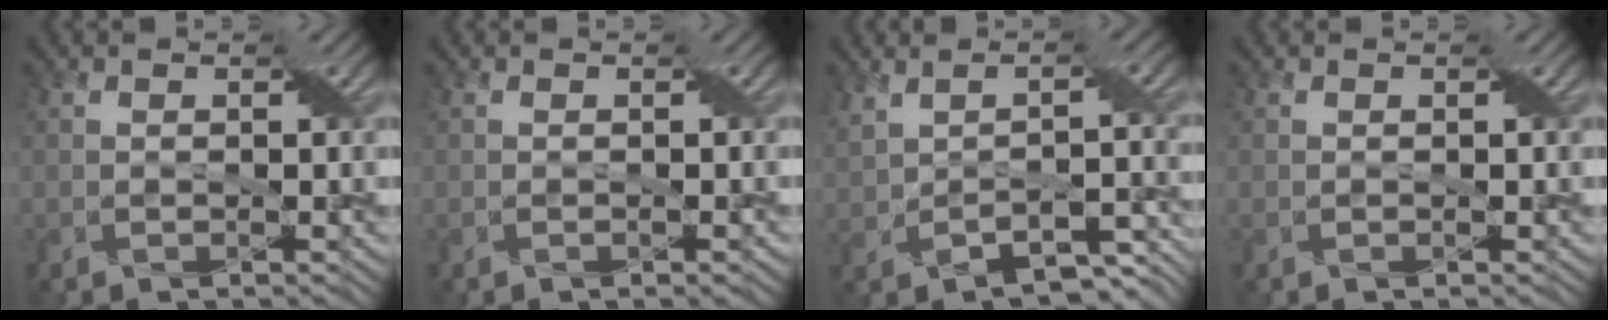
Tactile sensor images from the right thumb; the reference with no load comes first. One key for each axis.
{"total": 0.6, "fx": -0.2, "fy": 0.0, "fz": 0.6, "tx": -0.009, "ty": 0.002, "tz": -0.003}
{"total": 5.6, "fx": -1.1, "fy": 1.9, "fz": 5.2, "tx": -0.097, "ty": -0.005, "tz": -0.012}
{"total": 0.0}